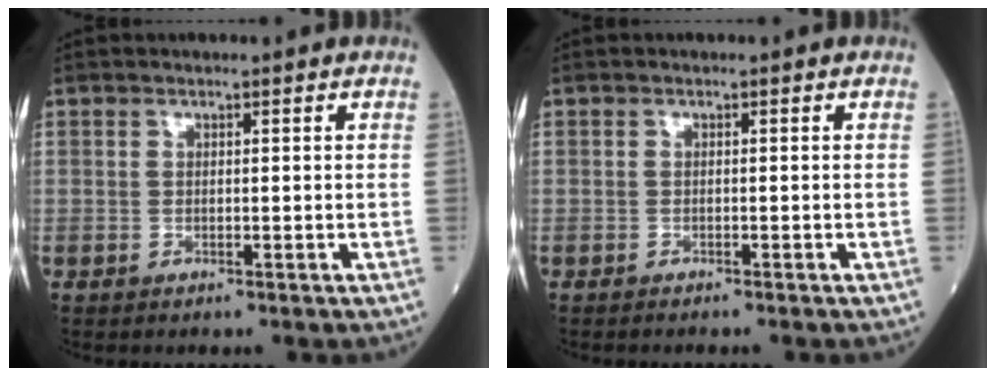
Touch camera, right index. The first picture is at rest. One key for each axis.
{"total": 1.8, "fx": -1.6, "fy": 0.0, "fz": 0.8, "tx": -0.012, "ty": -0.001, "tz": -0.018}